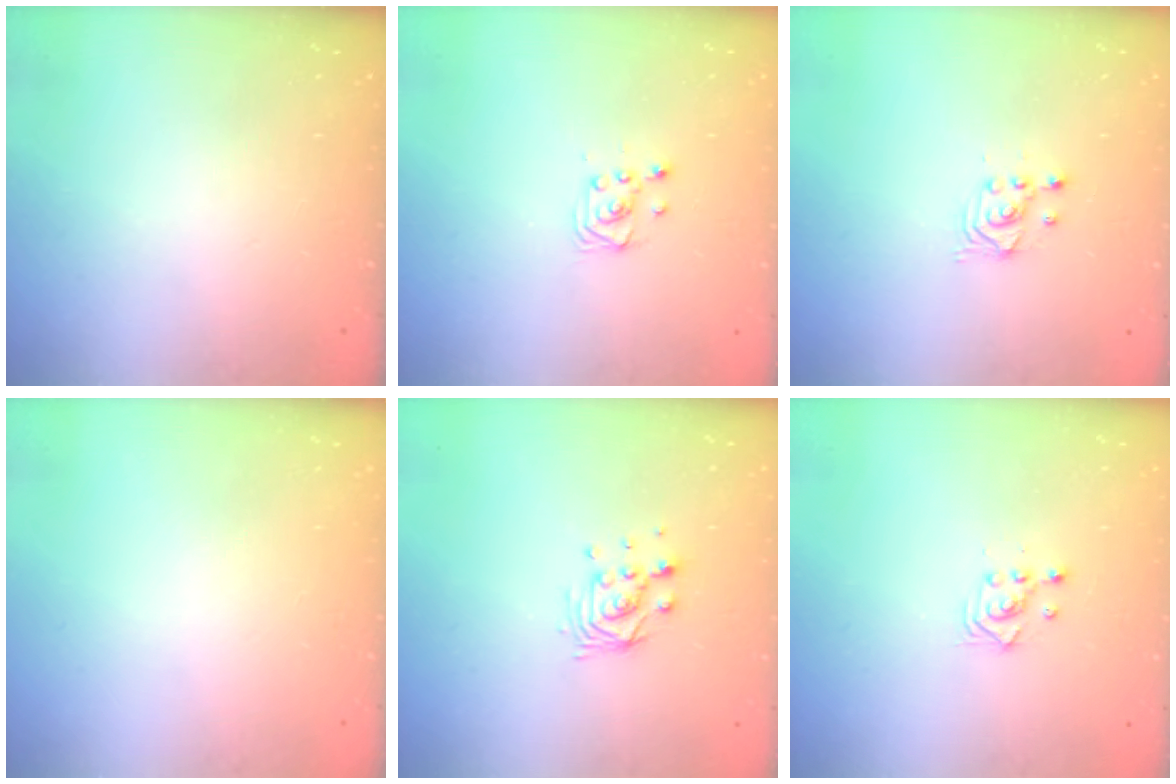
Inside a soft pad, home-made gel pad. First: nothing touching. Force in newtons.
{"total": 2.9, "press": 2.9, "slide": 0.4}
{"total": 2.4, "press": 2.3, "slide": 0.2}
{"total": 0.0}
{"total": 6.2, "press": 6.2, "slide": 0.1}
{"total": 2.3, "press": 2.3, "slide": 0.3}